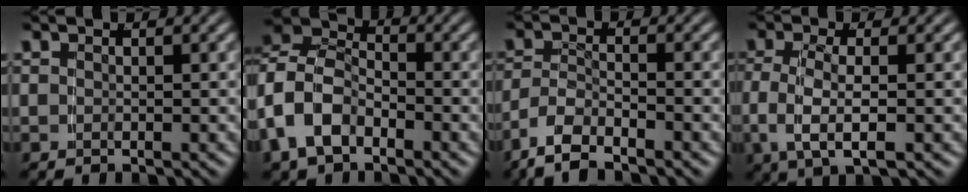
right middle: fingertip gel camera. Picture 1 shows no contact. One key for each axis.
{"total": 10.4, "fx": -1.1, "fy": 9.2, "fz": 4.6, "tx": -0.137, "ty": -0.018, "tz": -0.031}
{"total": 4.9, "fx": -3.2, "fy": 2.9, "fz": 2.4, "tx": -0.066, "ty": -0.017, "tz": -0.052}
{"total": 4.6, "fx": -0.5, "fy": 2.2, "fz": 4.0, "tx": -0.092, "ty": -0.008, "tz": -0.004}